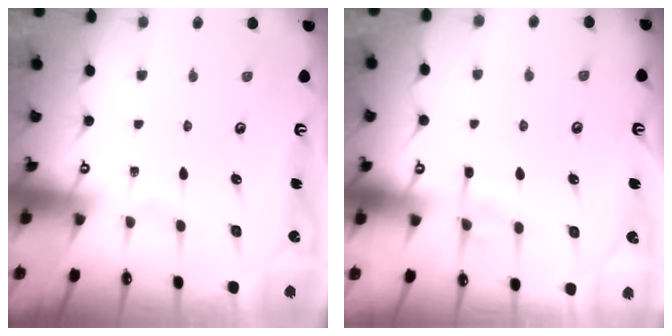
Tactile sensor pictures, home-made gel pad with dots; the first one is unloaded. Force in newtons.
{"total": 4.6, "press": 4.5, "slide": 0.5}